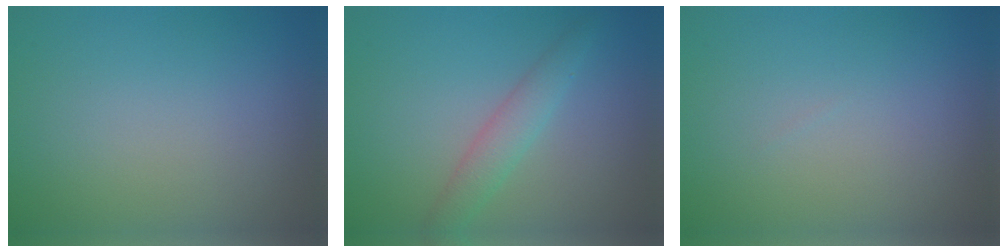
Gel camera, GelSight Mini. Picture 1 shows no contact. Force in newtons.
{"total": 2.9, "press": 2.9, "slide": 0.1}
{"total": 0.0}